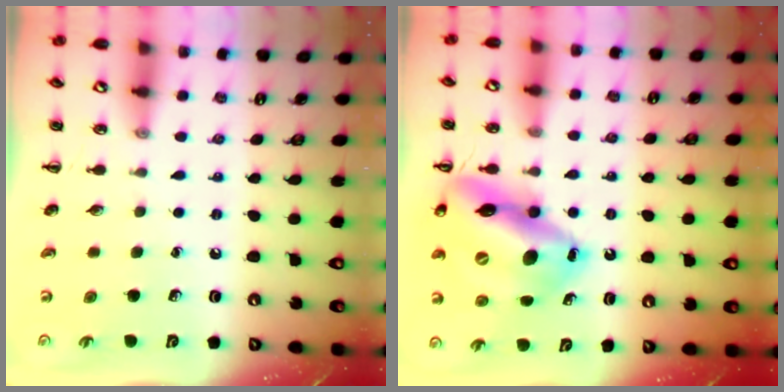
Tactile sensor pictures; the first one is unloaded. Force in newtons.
{"total": 20.1, "press": 19.6, "slide": 4.5}